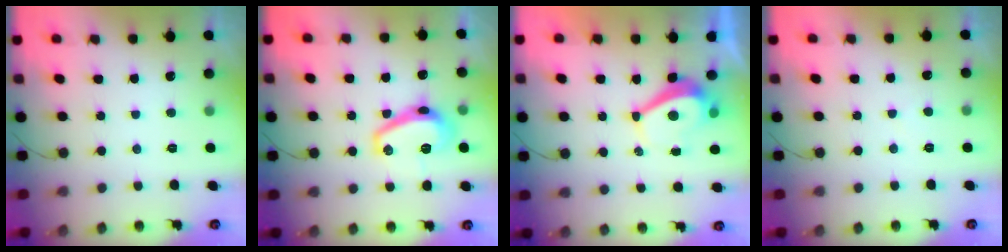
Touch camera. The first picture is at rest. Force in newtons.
{"total": 12.5, "press": 12.5, "slide": 0.9}
{"total": 3.9, "press": 3.9, "slide": 0.5}
{"total": 2.2, "press": 2.1, "slide": 0.4}